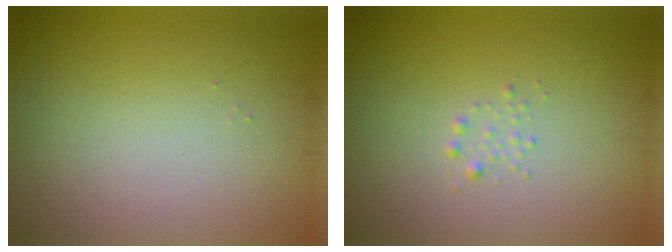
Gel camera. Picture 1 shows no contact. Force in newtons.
{"total": 0.7, "press": 0.7, "slide": 0.0}